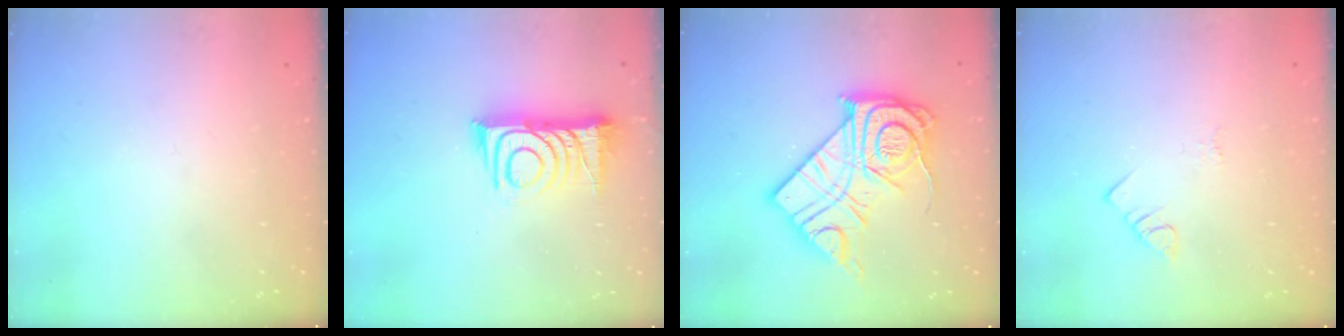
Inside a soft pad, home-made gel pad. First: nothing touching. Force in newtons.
{"total": 13.1, "press": 13.0, "slide": 0.9}
{"total": 19.5, "press": 19.4, "slide": 1.5}
{"total": 2.1, "press": 2.1, "slide": 0.4}